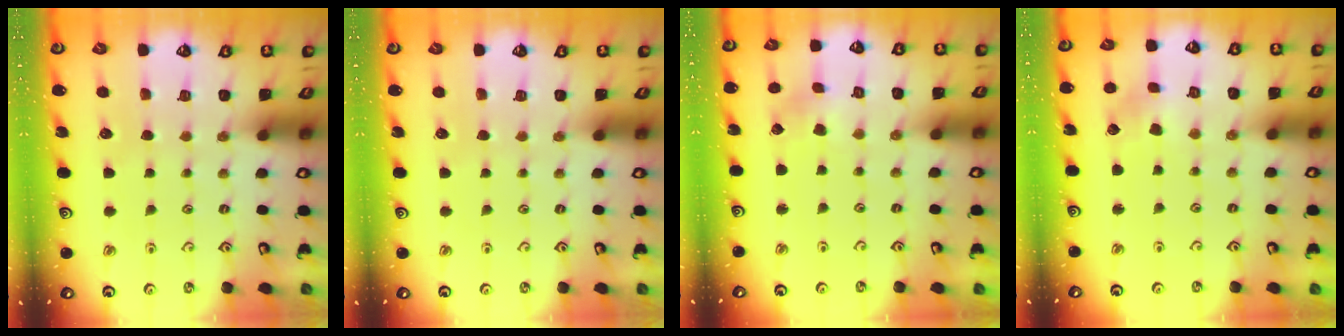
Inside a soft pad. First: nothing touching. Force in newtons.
{"total": 0.0}
{"total": 1.2, "press": 1.2, "slide": 0.1}
{"total": 2.8, "press": 2.8, "slide": 0.4}